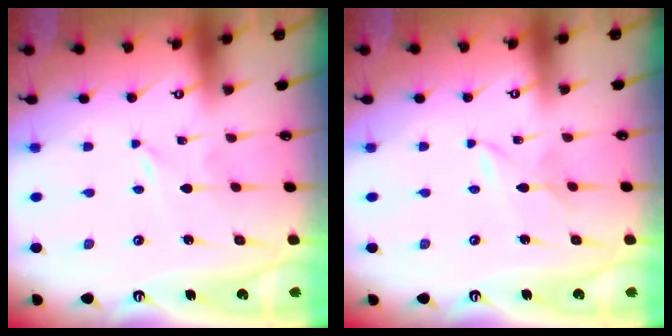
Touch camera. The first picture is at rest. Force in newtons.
{"total": 1.6, "press": 1.6, "slide": 0.0}